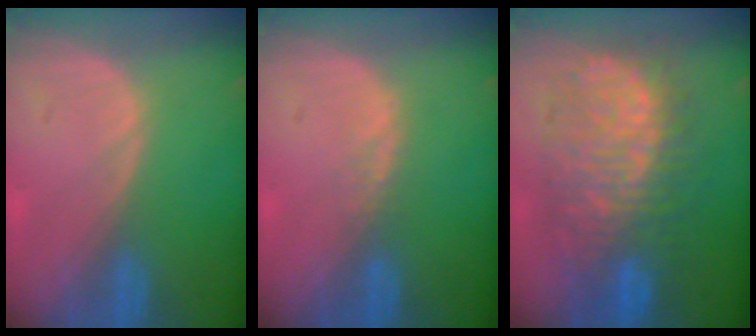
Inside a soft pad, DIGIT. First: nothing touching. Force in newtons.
{"total": 1.0, "press": 1.0, "slide": 0.2}
{"total": 12.2, "press": 12.1, "slide": 1.3}